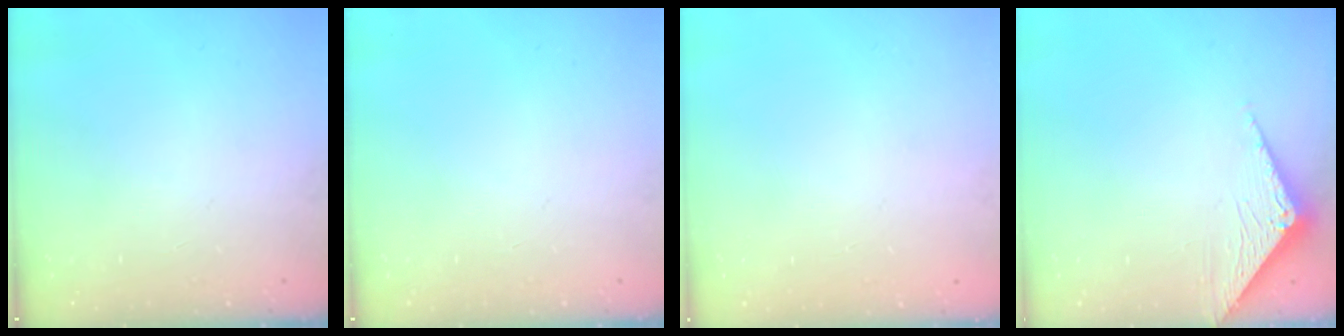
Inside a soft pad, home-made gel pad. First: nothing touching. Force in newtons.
{"total": 0.0}
{"total": 0.0}
{"total": 3.4, "press": 3.4, "slide": 0.2}